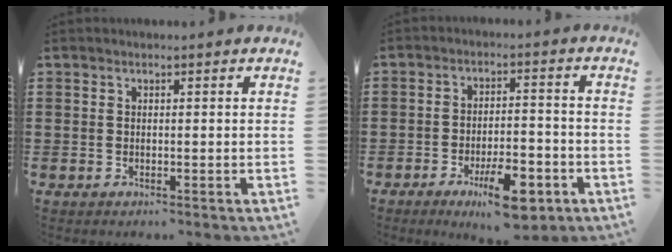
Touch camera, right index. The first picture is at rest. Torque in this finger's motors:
{"motor_torque": [0.72, -0.48, 0.05, 0.00]}